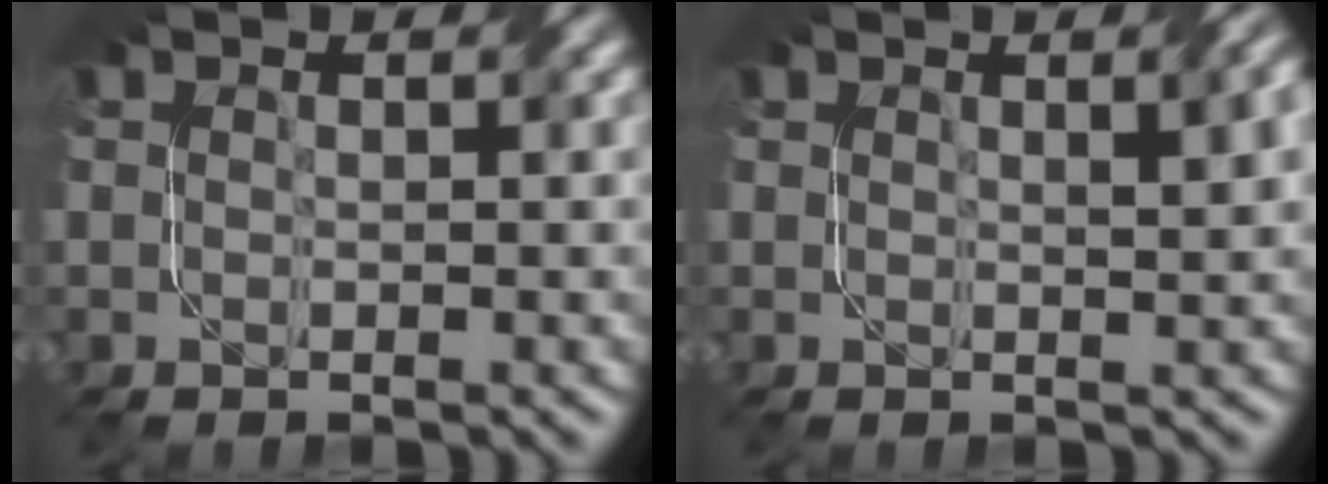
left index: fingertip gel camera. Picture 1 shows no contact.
{"total": 3.2, "force": [1.4, 1.0, 2.7], "torque": [-0.025, 0.008, 0.023]}